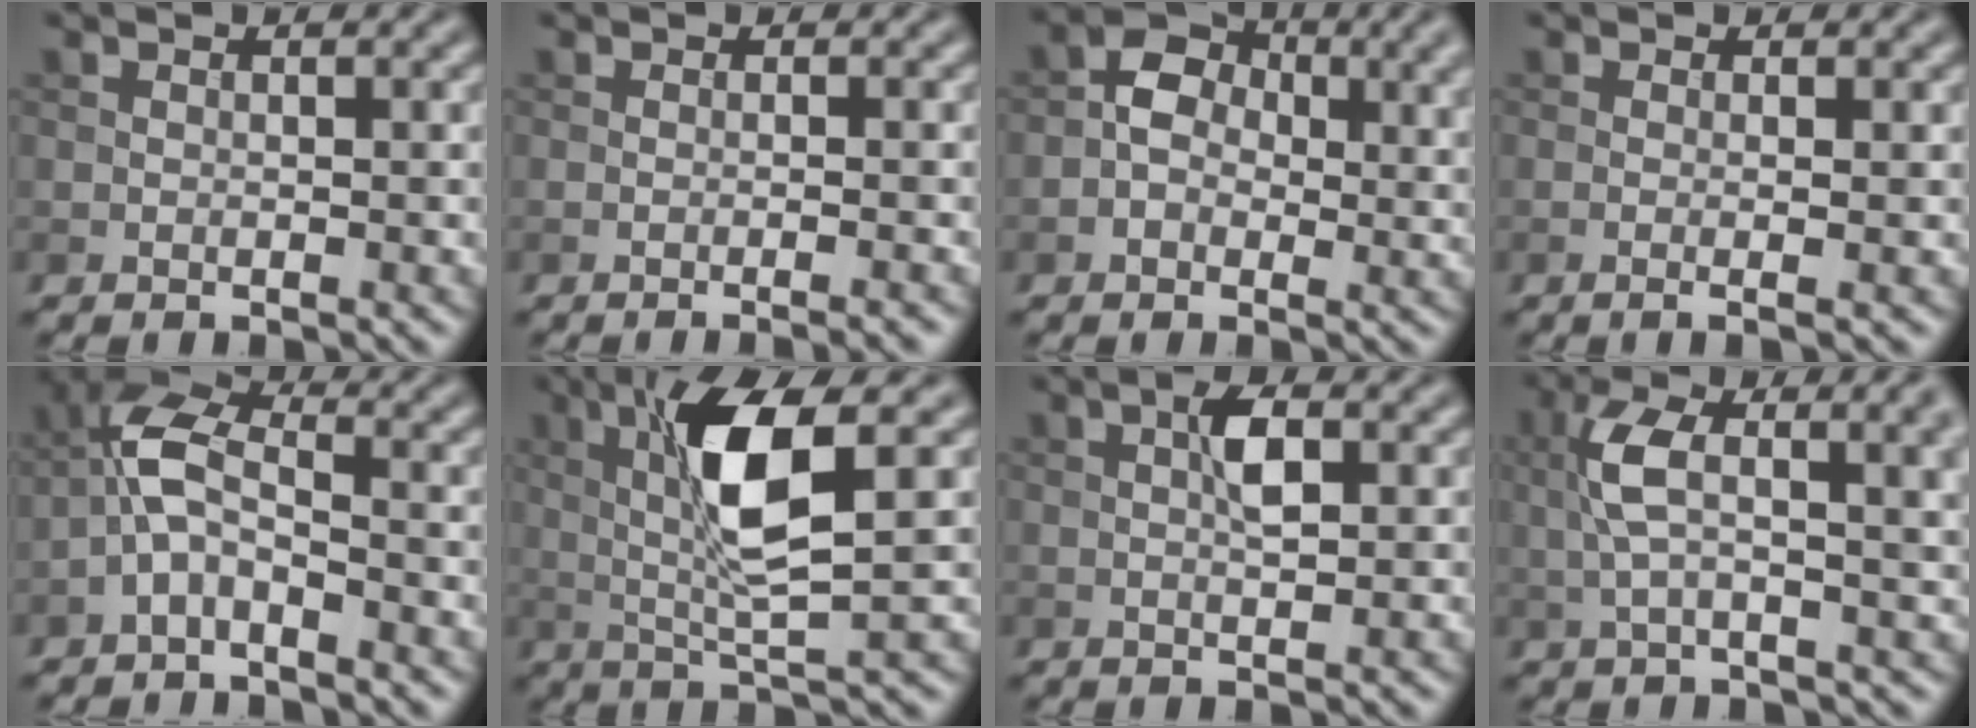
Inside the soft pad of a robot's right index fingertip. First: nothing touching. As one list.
[{"total": 2.3, "force": [-0.5, 0.8, 2.0], "torque": [-0.010, -0.002, -0.016]}, {"total": 5.1, "force": [0.1, 3.6, 3.6], "torque": [-0.047, 0.005, -0.006]}, {"total": 2.0, "force": [-0.2, 0.5, 1.9], "torque": [-0.029, -0.004, -0.008]}, {"total": 4.4, "force": [-1.7, 2.0, 3.5], "torque": [-0.073, 0.016, -0.045]}, {"total": 7.4, "force": [1.5, 1.3, 7.1], "torque": [-0.140, 0.004, 0.029]}, {"total": 2.6, "force": [0.5, 0.7, 2.5], "torque": [-0.046, 0.005, 0.006]}, {"total": 8.8, "force": [2.0, 3.4, 7.9], "torque": [-0.152, 0.009, 0.031]}]